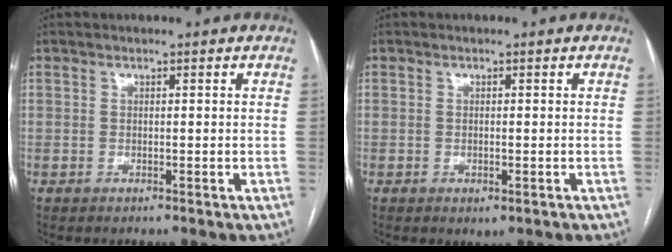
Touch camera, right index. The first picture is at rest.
{"total": 1.6, "force": [-0.6, 0.6, 1.3], "torque": [-0.024, -0.005, -0.002]}